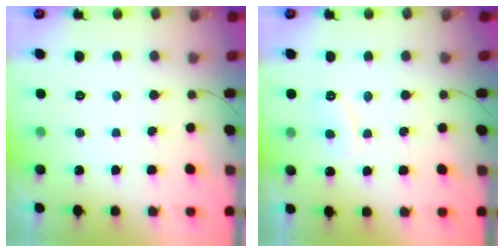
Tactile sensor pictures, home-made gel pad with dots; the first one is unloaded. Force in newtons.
{"total": 3.3, "press": 3.3, "slide": 0.5}